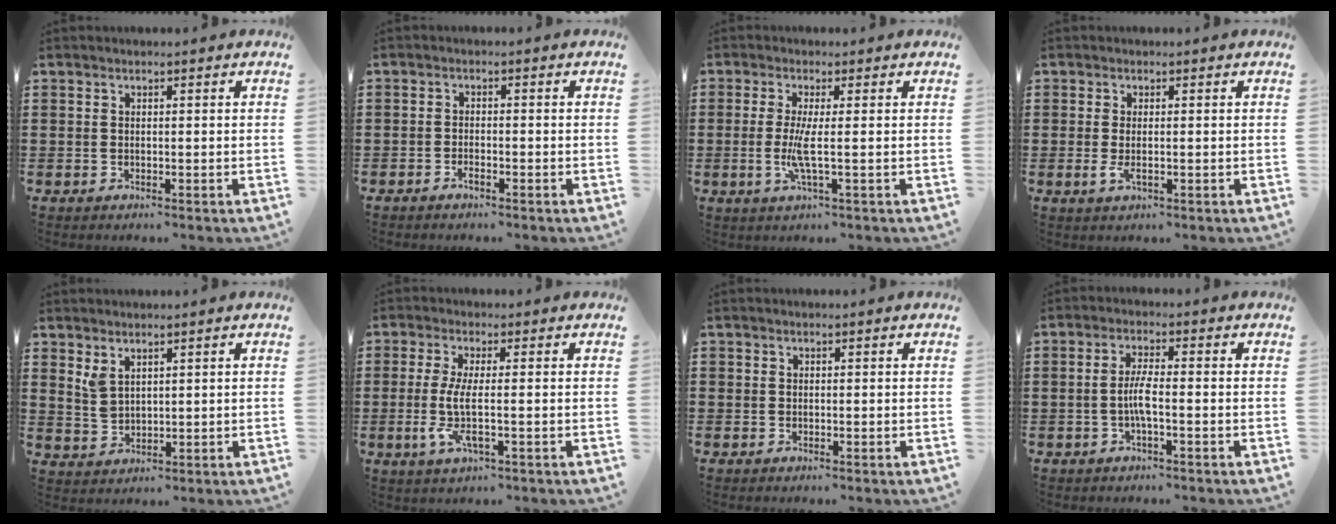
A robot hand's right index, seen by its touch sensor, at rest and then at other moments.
{"total": 1.3, "force": [-1.0, 0.4, 0.7], "torque": [-0.016, -0.004, -0.017]}
{"total": 4.4, "force": [-0.4, 0.0, 4.4], "torque": [-0.095, -0.014, -0.013]}
{"total": 2.0, "force": [-0.3, 0.5, 1.9], "torque": [-0.042, -0.007, -0.006]}
{"total": 2.9, "force": [2.0, 1.3, 1.6], "torque": [-0.035, 0.003, 0.038]}
{"total": 5.3, "force": [-0.9, 0.7, 5.2], "torque": [-0.122, -0.016, -0.025]}
{"total": 0.0}
{"total": 3.7, "force": [-1.0, 0.4, 3.6], "torque": [-0.079, -0.006, -0.025]}